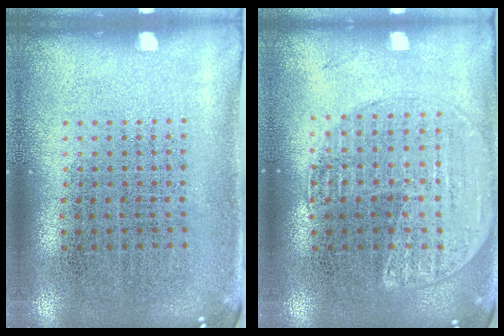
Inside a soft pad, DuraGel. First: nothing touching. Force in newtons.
{"total": 1.6, "press": 1.5, "slide": 0.4}